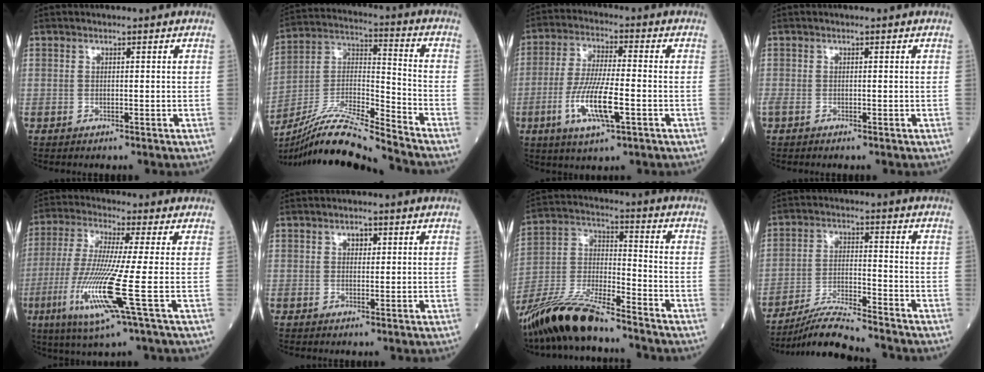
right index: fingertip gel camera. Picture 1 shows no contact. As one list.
[{"total": 15.9, "force": [-14.5, -1.5, 6.4], "torque": [-0.127, 0.008, -0.269]}, {"total": 10.5, "force": [-3.4, 1.7, 9.8], "torque": [-0.193, -0.010, -0.064]}, {"total": 1.0, "force": [-0.7, 0.3, 0.6], "torque": [-0.016, -0.004, -0.013]}, {"total": 13.0, "force": [-3.7, -0.9, 12.4], "torque": [-0.266, -0.027, -0.078]}, {"total": 1.4, "force": [0.6, 0.9, 0.8], "torque": [-0.010, 0.000, 0.007]}, {"total": 15.7, "force": [-12.7, 2.4, 9.0], "torque": [-0.182, -0.021, -0.240]}, {"total": 8.7, "force": [-8.0, -0.7, 3.2], "torque": [-0.060, -0.016, -0.146]}]